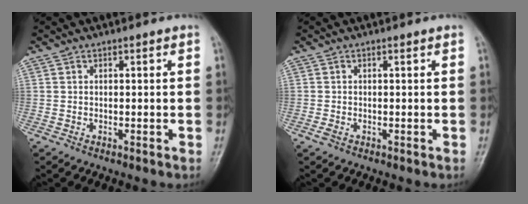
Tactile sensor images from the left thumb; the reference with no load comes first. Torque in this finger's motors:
{"motor_torque": [-0.18, 0.26, 0.07, 0.31, 0.00]}